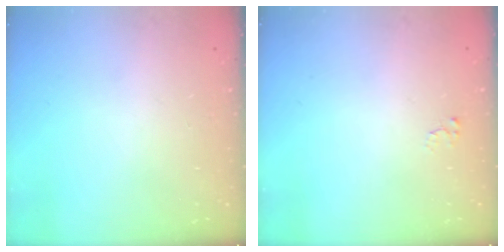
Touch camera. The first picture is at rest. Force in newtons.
{"total": 2.4, "press": 2.4, "slide": 0.2}